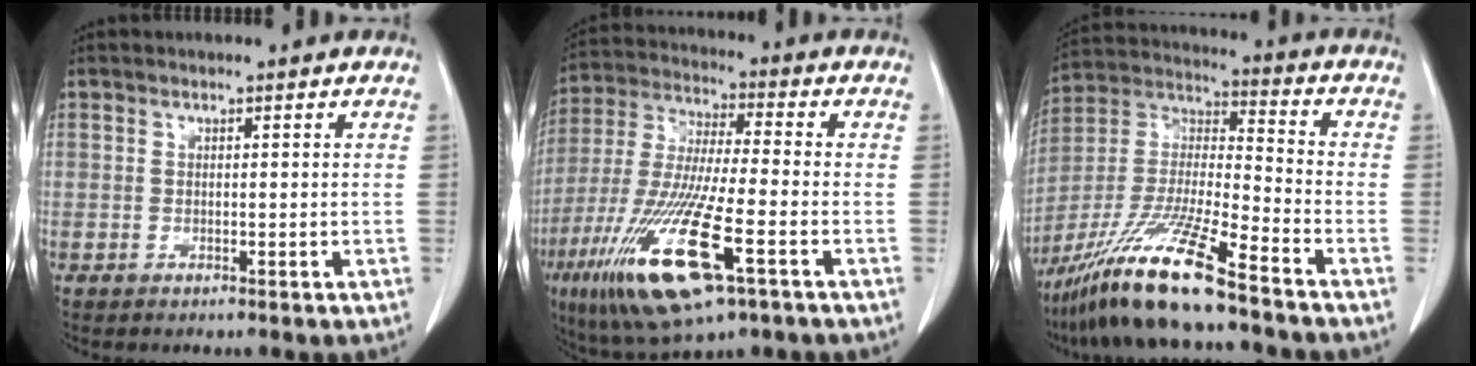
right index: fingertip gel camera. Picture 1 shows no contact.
{"total": 18.5, "force": [-8.0, 2.9, 16.4], "torque": [-0.359, -0.042, -0.143]}
{"total": 16.2, "force": [-11.7, 0.2, 11.2], "torque": [-0.234, -0.026, -0.221]}